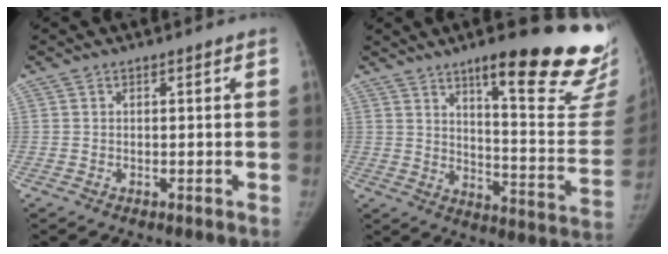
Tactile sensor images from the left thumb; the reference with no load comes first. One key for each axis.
{"total": 25.7, "fx": 17.2, "fy": 5.4, "fz": 18.3, "tx": -0.200, "ty": -0.106, "tz": 0.231}